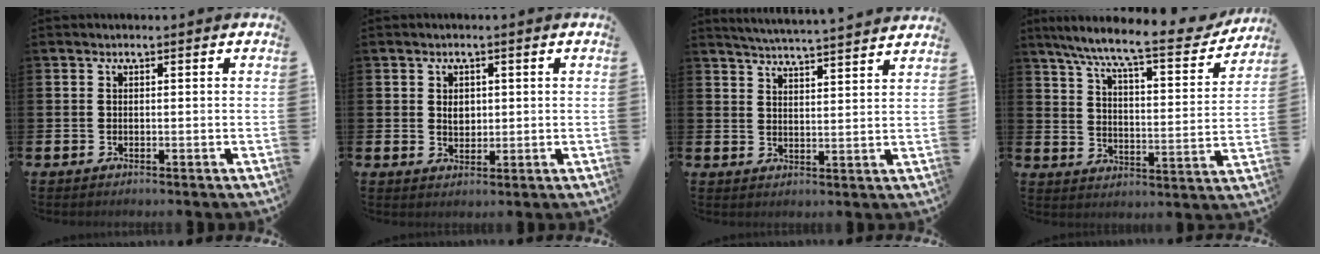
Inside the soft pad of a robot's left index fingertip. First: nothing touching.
{"total": 2.0, "force": [0.7, 1.5, 1.1], "torque": [-0.001, -0.002, 0.006]}
{"total": 4.9, "force": [4.8, -0.8, 0.4], "torque": [-0.023, -0.036, 0.084]}
{"total": 9.1, "force": [7.9, 1.3, 4.4], "torque": [-0.111, -0.052, 0.126]}